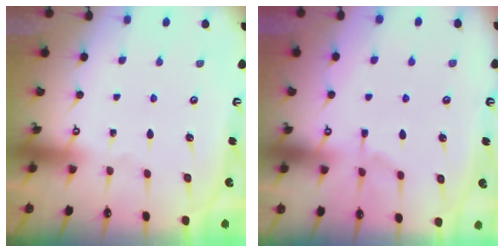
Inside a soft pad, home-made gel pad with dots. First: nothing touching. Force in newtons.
{"total": 1.3, "press": 0.7, "slide": 1.1}